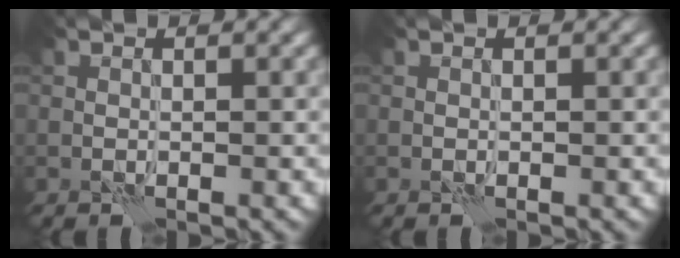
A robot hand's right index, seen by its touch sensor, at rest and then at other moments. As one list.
[{"total": 0.0}]